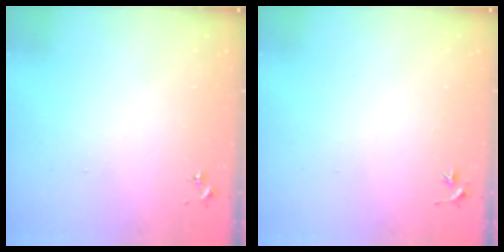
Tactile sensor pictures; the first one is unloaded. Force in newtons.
{"total": 3.0, "press": 3.0, "slide": 0.3}